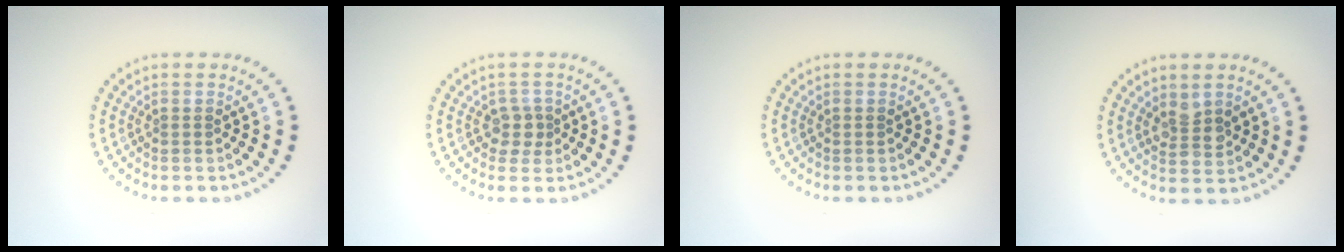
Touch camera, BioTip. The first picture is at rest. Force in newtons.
{"total": 1.7, "press": 1.4, "slide": 1.1}
{"total": 0.0}
{"total": 2.3, "press": 2.2, "slide": 0.6}